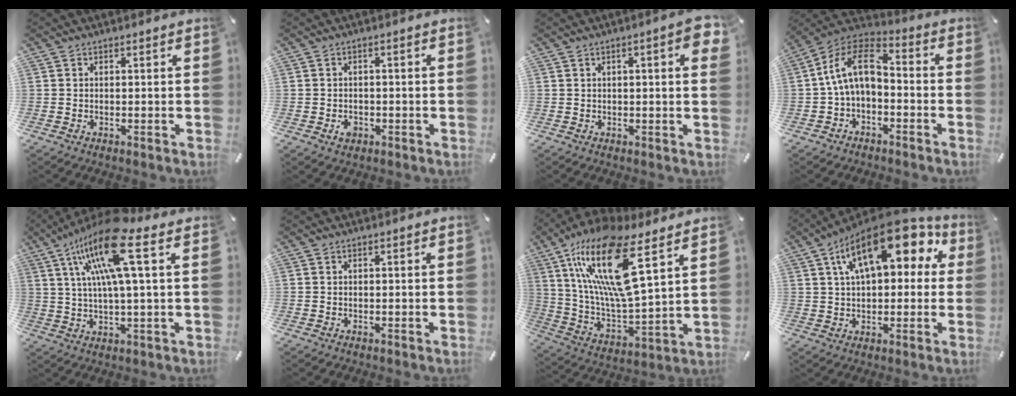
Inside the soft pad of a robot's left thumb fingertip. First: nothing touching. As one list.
[{"total": 2.8, "force": [-1.1, 1.9, 1.7], "torque": [-0.030, 0.006, -0.020]}, {"total": 5.2, "force": [1.3, 1.2, 4.9], "torque": [-0.074, 0.000, 0.019]}, {"total": 12.4, "force": [-0.6, 7.9, 9.5], "torque": [-0.209, 0.013, -0.017]}, {"total": 16.6, "force": [6.4, 3.4, 15.0], "torque": [-0.297, -0.008, 0.100]}, {"total": 0.0}, {"total": 22.1, "force": [12.1, 6.4, 17.3], "torque": [-0.365, -0.068, 0.195]}, {"total": 18.3, "force": [8.3, 9.1, 13.5], "torque": [-0.221, -0.031, 0.139]}]